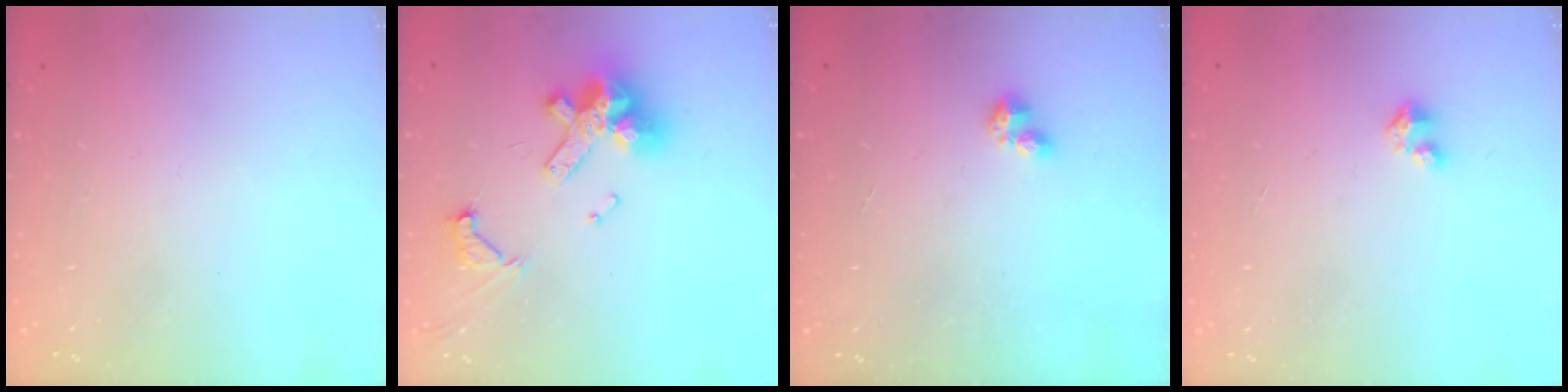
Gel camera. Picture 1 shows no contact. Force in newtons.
{"total": 14.0, "press": 13.8, "slide": 2.3}
{"total": 1.0, "press": 1.0, "slide": 0.1}
{"total": 1.6, "press": 1.6, "slide": 0.2}